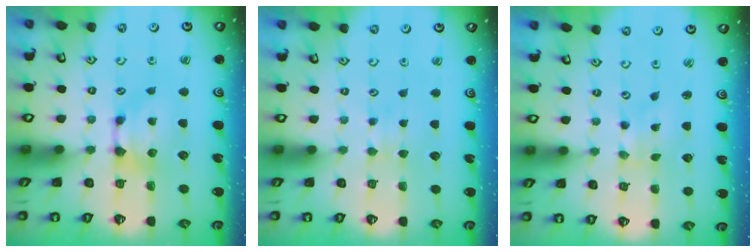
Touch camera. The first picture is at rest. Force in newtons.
{"total": 2.5, "press": 2.5, "slide": 0.5}
{"total": 4.5, "press": 4.4, "slide": 1.1}